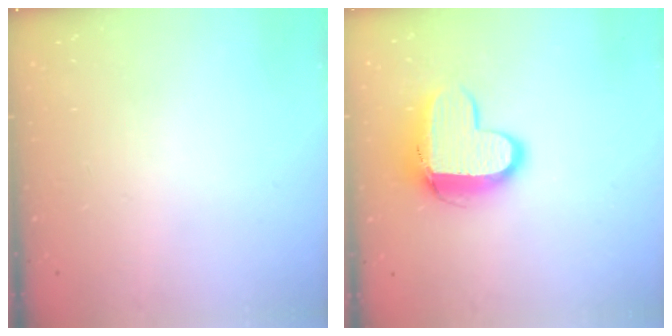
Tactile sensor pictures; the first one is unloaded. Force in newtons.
{"total": 11.4, "press": 11.4, "slide": 1.1}